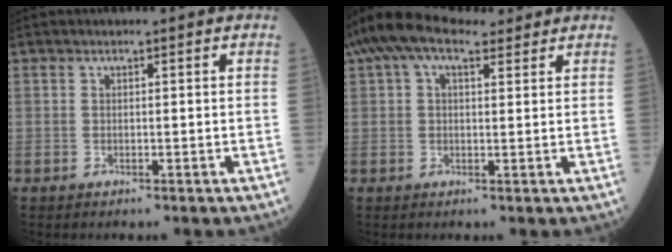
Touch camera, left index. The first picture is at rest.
{"total": 7.8, "force": [5.5, 3.3, 4.6], "torque": [-0.097, 0.049, 0.098]}